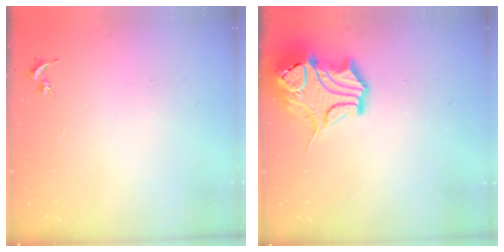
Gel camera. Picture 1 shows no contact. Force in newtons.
{"total": 15.2, "press": 15.0, "slide": 2.4}